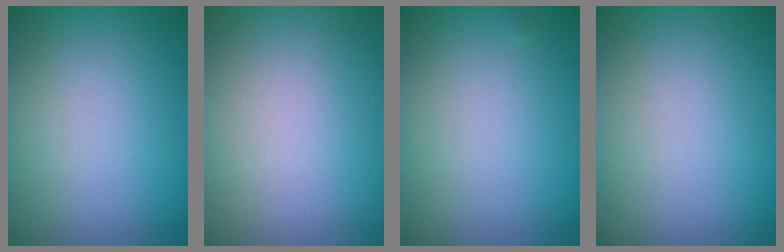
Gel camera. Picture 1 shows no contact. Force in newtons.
{"total": 0.0}
{"total": 0.0}
{"total": 0.0}